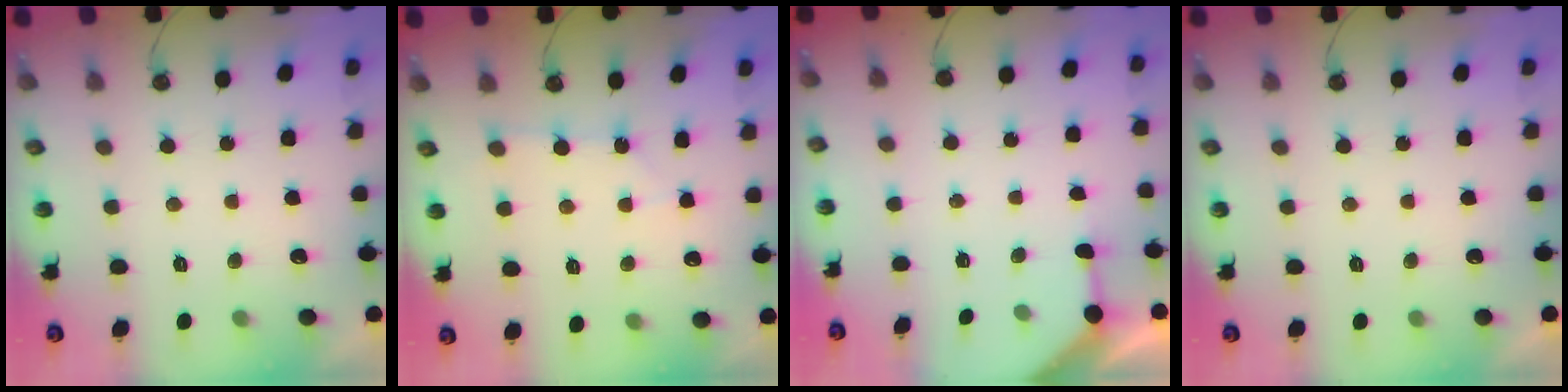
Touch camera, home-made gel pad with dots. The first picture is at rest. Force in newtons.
{"total": 2.3, "press": 2.3, "slide": 0.4}
{"total": 3.3, "press": 3.3, "slide": 0.3}
{"total": 0.0}